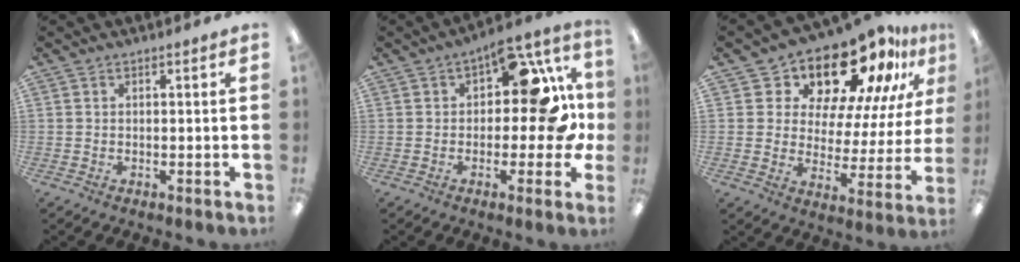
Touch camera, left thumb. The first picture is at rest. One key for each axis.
{"total": 15.7, "fx": 3.2, "fy": 7.4, "fz": 13.5, "tx": -0.169, "ty": -0.015, "tz": 0.048}
{"total": 18.3, "fx": 14.5, "fy": 7.6, "fz": 8.3, "tx": -0.134, "ty": -0.116, "tz": 0.241}